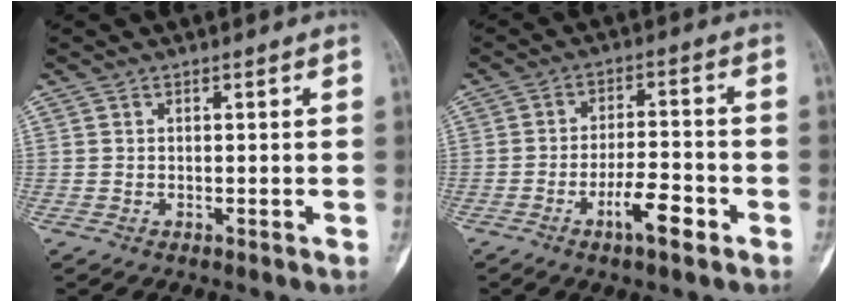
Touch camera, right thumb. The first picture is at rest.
{"total": 7.7, "force": [-3.9, 2.3, 6.3], "torque": [-0.105, 0.023, -0.066]}